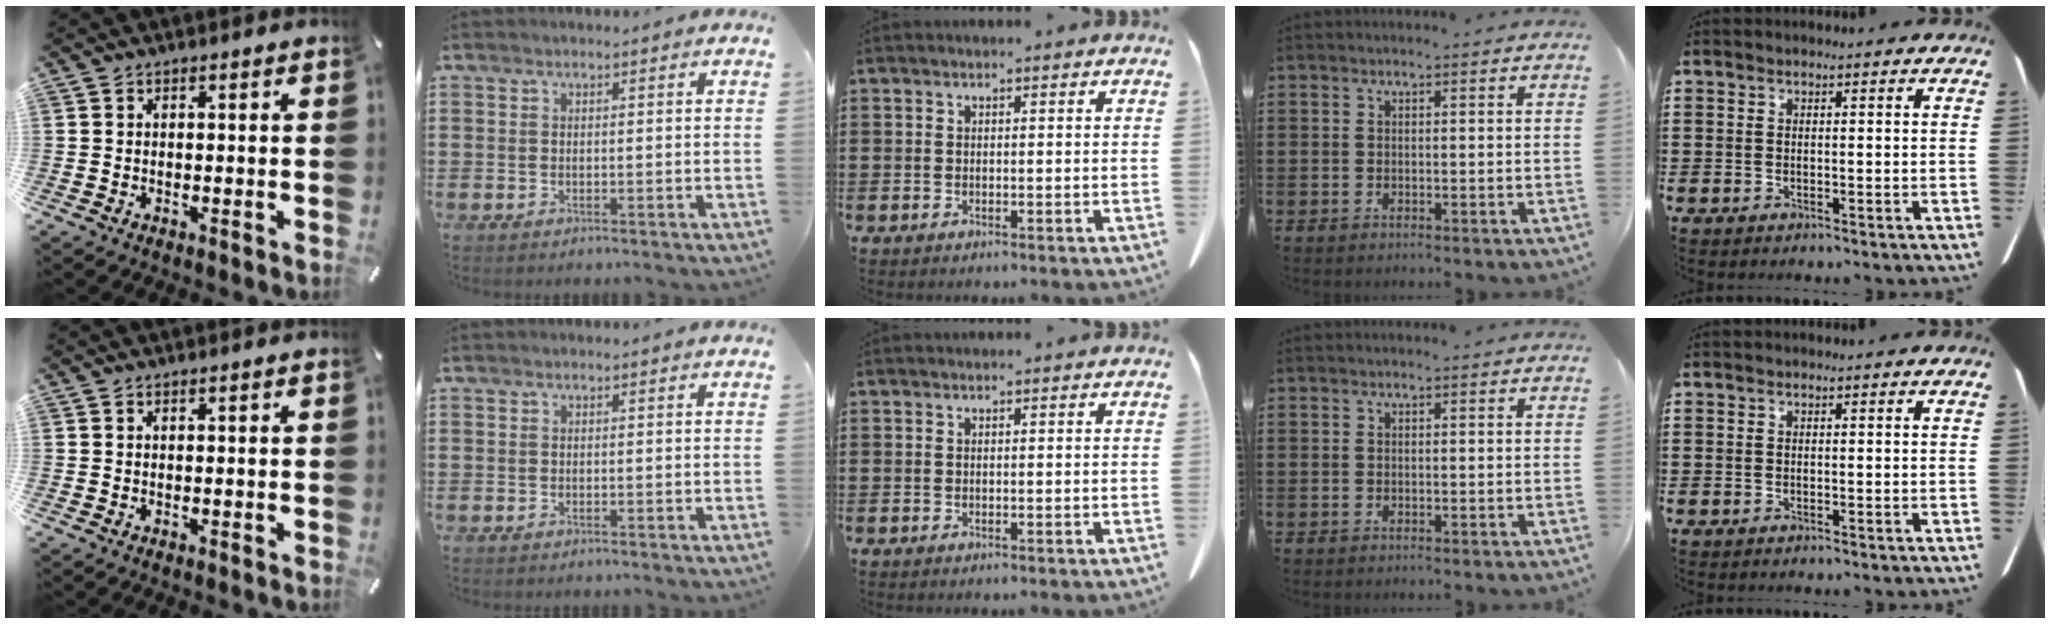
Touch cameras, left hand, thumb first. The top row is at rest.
{}